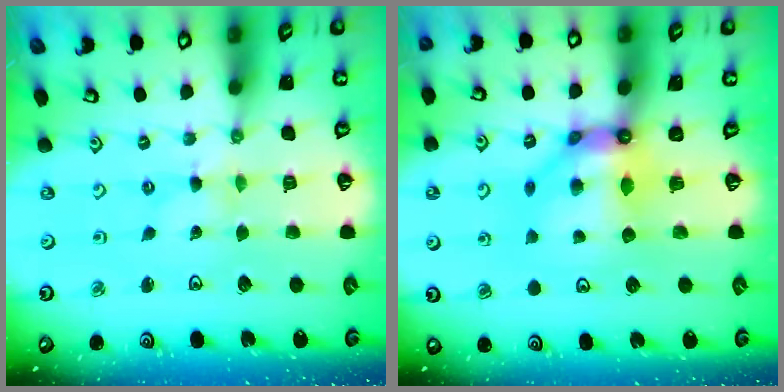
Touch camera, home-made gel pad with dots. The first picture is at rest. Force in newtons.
{"total": 9.4, "press": 9.3, "slide": 1.0}